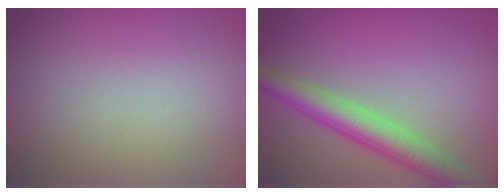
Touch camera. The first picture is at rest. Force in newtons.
{"total": 4.9, "press": 4.9, "slide": 0.2}